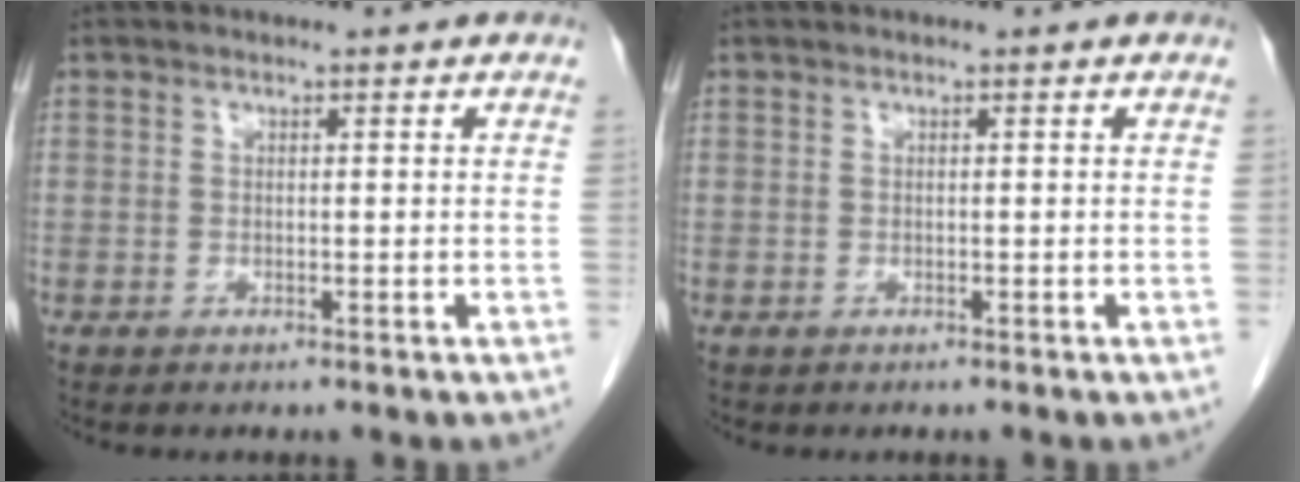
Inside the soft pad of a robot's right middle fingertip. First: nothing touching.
{"total": 0.0}